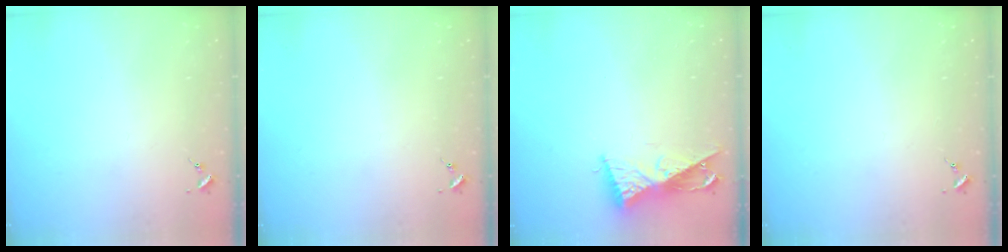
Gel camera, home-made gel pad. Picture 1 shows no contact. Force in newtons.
{"total": 0.0}
{"total": 9.9, "press": 9.9, "slide": 0.6}
{"total": 0.0}